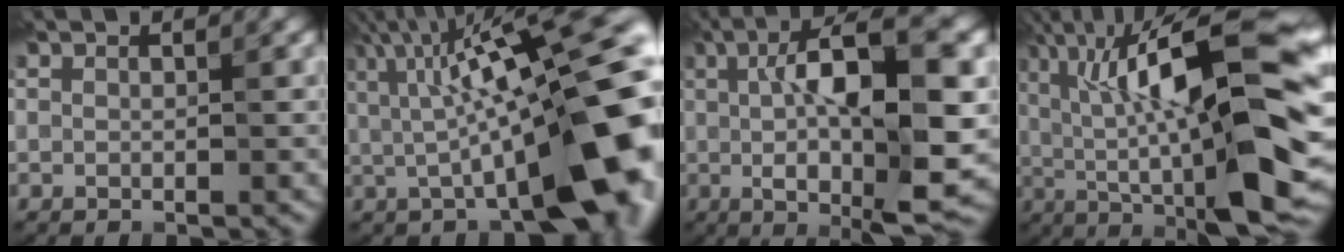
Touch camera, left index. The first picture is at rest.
{"total": 15.1, "force": [0.7, 4.6, 14.4], "torque": [-0.198, 0.024, 0.006]}
{"total": 12.9, "force": [1.0, 3.5, 12.3], "torque": [-0.185, 0.009, 0.013]}
{"total": 17.7, "force": [1.7, 5.1, 16.9], "torque": [-0.249, 0.034, 0.025]}